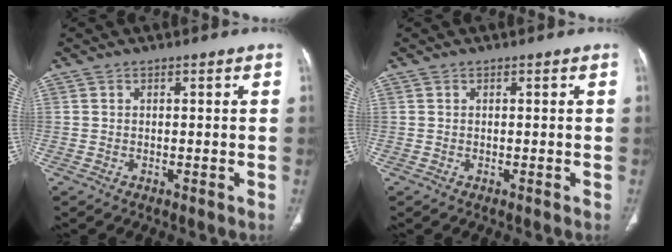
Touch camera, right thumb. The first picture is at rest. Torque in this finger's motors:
{"motor_torque": [0.81, 0.64, -0.15, -0.13, -0.03]}